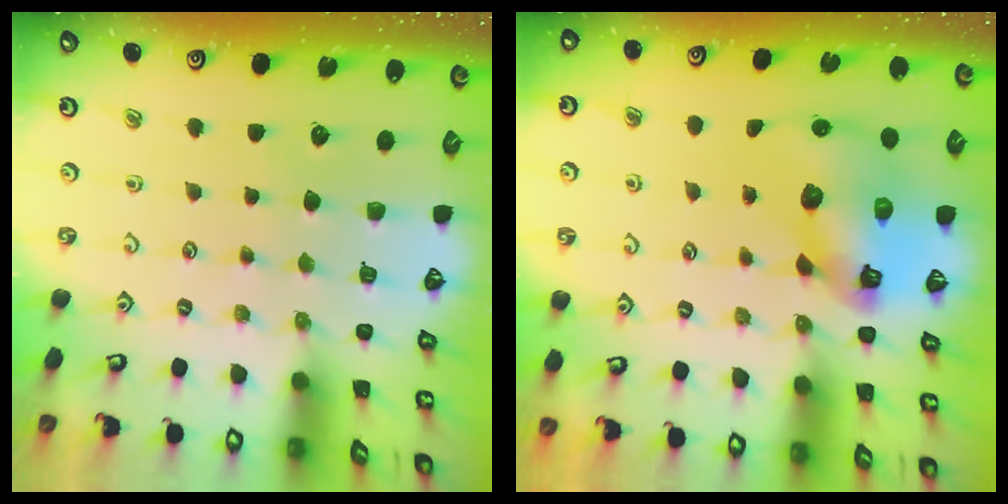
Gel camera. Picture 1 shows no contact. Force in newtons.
{"total": 12.6, "press": 12.5, "slide": 1.7}